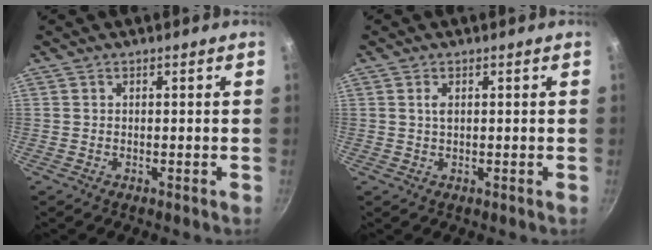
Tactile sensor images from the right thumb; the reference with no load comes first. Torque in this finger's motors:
{"motor_torque": [0.20, 0.11, 0.60, 0.20, 0.04]}